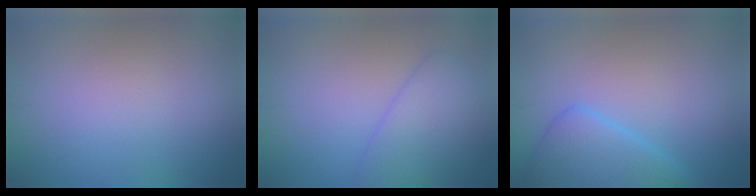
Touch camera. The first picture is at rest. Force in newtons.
{"total": 3.8, "press": 3.8, "slide": 0.2}
{"total": 3.8, "press": 3.8, "slide": 0.3}